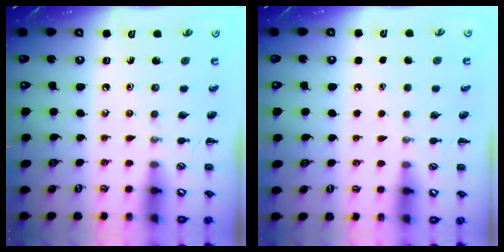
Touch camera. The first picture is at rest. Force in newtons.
{"total": 1.9, "press": 1.9, "slide": 0.2}